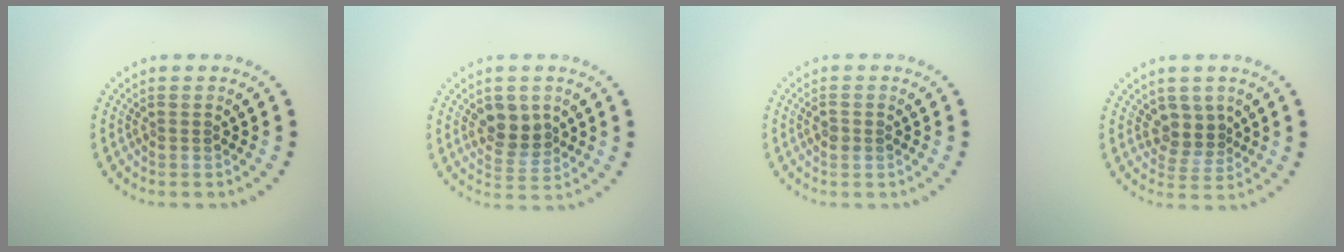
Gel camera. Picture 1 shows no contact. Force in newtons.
{"total": 3.4, "press": 3.2, "slide": 1.2}
{"total": 0.9, "press": 0.9, "slide": 0.2}
{"total": 2.4, "press": 1.9, "slide": 1.5}